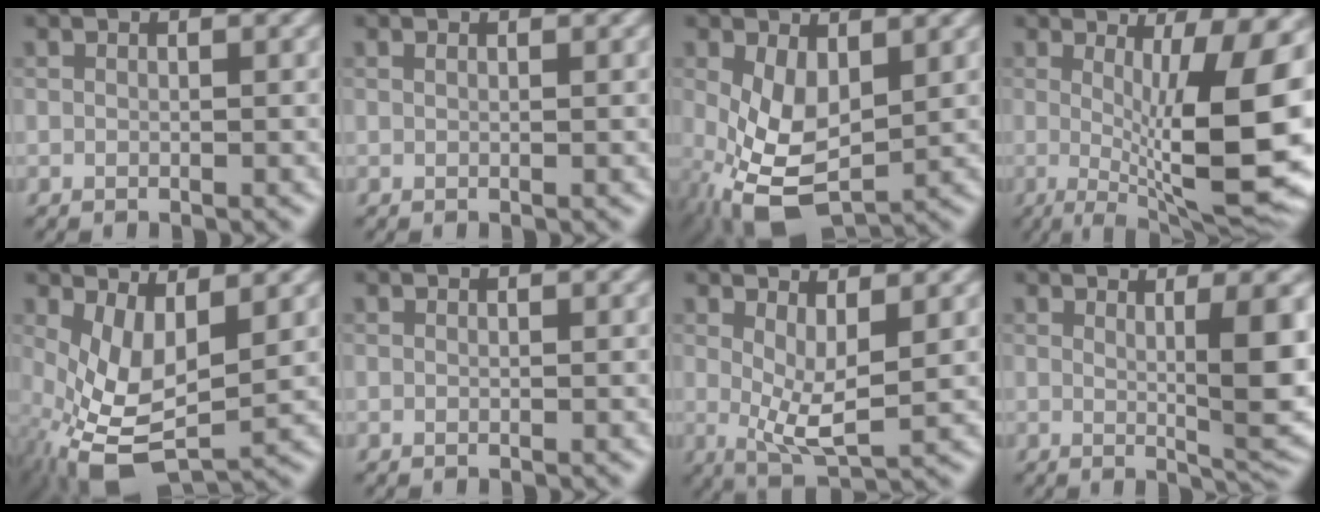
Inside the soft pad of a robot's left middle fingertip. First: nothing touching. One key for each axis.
{"total": 0.6, "fx": 0.4, "fy": 0.2, "fz": 0.5, "tx": -0.005, "ty": 0.000, "tz": 0.003}
{"total": 6.7, "fx": -0.5, "fy": 3.8, "fz": 5.5, "tx": -0.132, "ty": -0.010, "tz": -0.002}
{"total": 11.8, "fx": 0.0, "fy": 3.0, "fz": 11.4, "tx": -0.147, "ty": -0.008, "tz": -0.002}
{"total": 7.4, "fx": -0.6, "fy": 3.5, "fz": 6.5, "tx": -0.143, "ty": -0.008, "tz": -0.011}
{"total": 0.0}
{"total": 4.7, "fx": 1.0, "fy": 1.6, "fz": 4.3, "tx": -0.082, "ty": -0.017, "tz": 0.023}
{"total": 6.4, "fx": 1.2, "fy": 1.4, "fz": 6.1, "tx": -0.076, "ty": -0.013, "tz": 0.023}